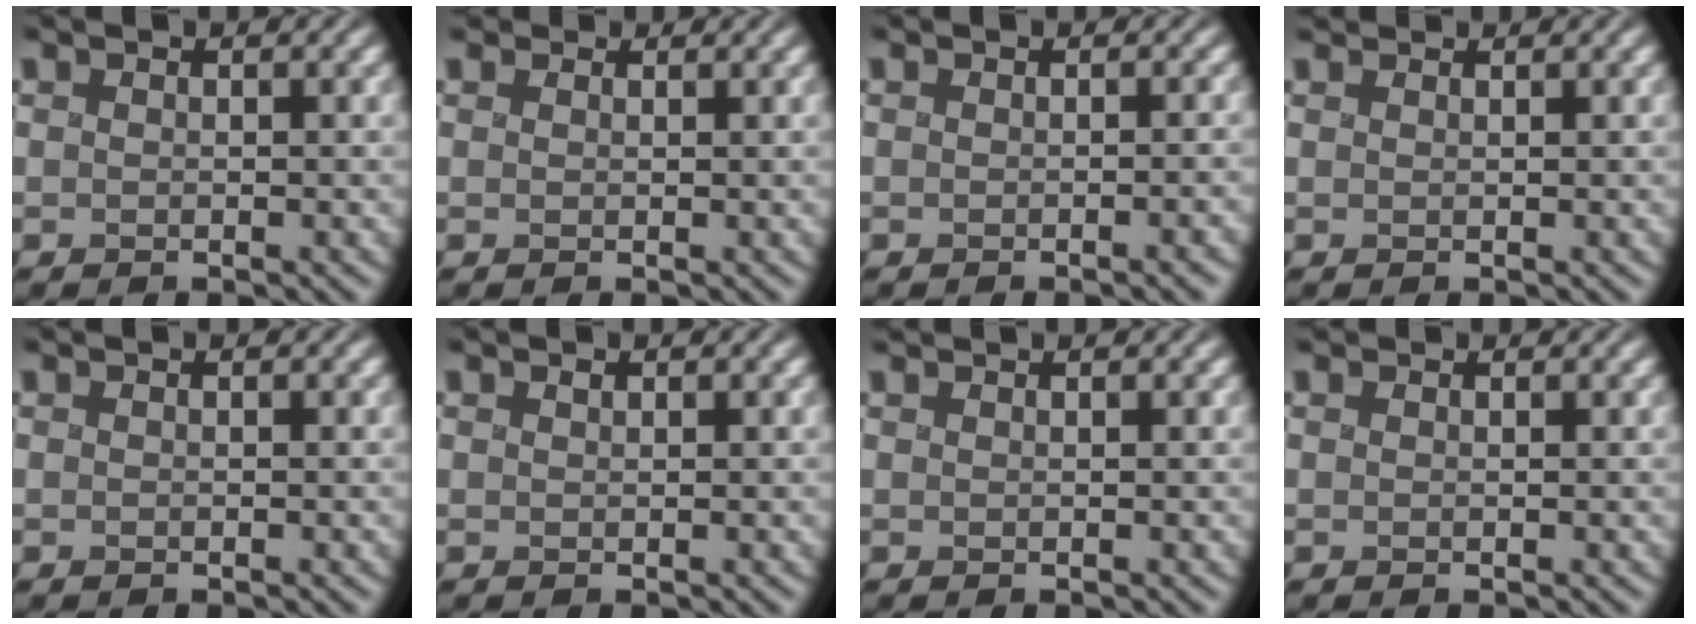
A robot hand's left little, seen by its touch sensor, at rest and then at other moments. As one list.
[{"total": 1.9, "force": [1.5, 1.0, 0.6], "torque": [-0.013, -0.004, 0.028]}, {"total": 1.3, "force": [-0.6, 0.6, 1.1], "torque": [0.001, 0.004, -0.009]}, {"total": 1.9, "force": [1.8, 0.4, 0.5], "torque": [-0.004, 0.000, 0.029]}, {"total": 0.0}, {"total": 0.0}, {"total": 1.1, "force": [1.0, 0.0, 0.3], "torque": [0.000, 0.003, 0.014]}, {"total": 0.9, "force": [0.8, 0.3, 0.2], "torque": [-0.005, 0.003, 0.011]}]